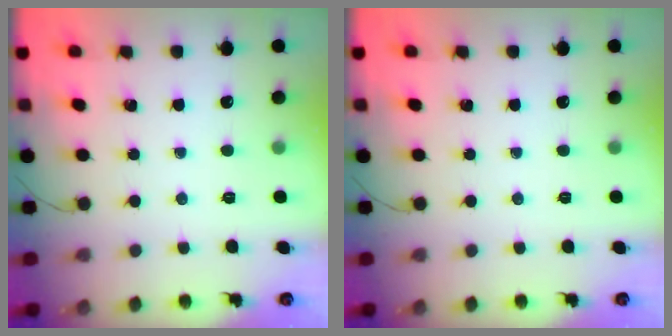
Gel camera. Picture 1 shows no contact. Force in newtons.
{"total": 0.0}